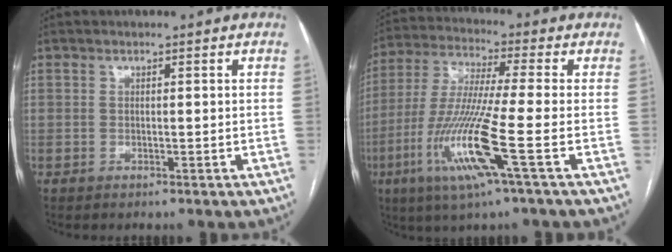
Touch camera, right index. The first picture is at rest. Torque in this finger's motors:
{"motor_torque": [1.98, -0.16, 1.05, 0.21]}